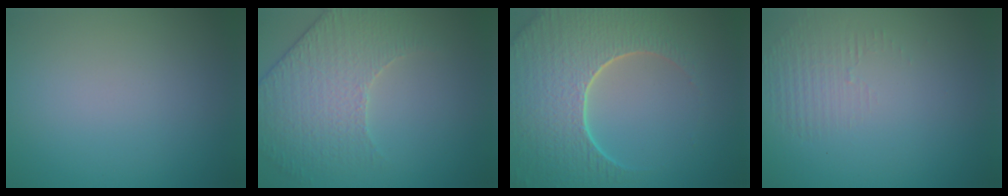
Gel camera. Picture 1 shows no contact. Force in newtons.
{"total": 4.3, "press": 4.0, "slide": 1.5}
{"total": 8.8, "press": 6.3, "slide": 6.2}
{"total": 1.4, "press": 0.1, "slide": 1.4}